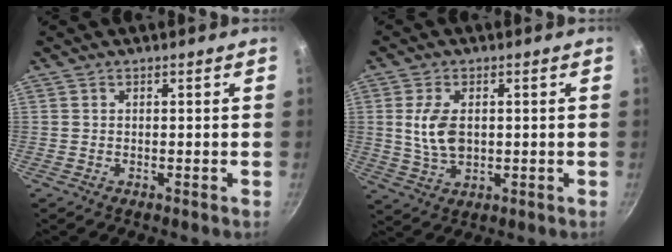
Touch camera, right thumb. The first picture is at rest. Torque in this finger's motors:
{"motor_torque": [-0.85, 0.70, 0.40, 0.84, 0.05]}